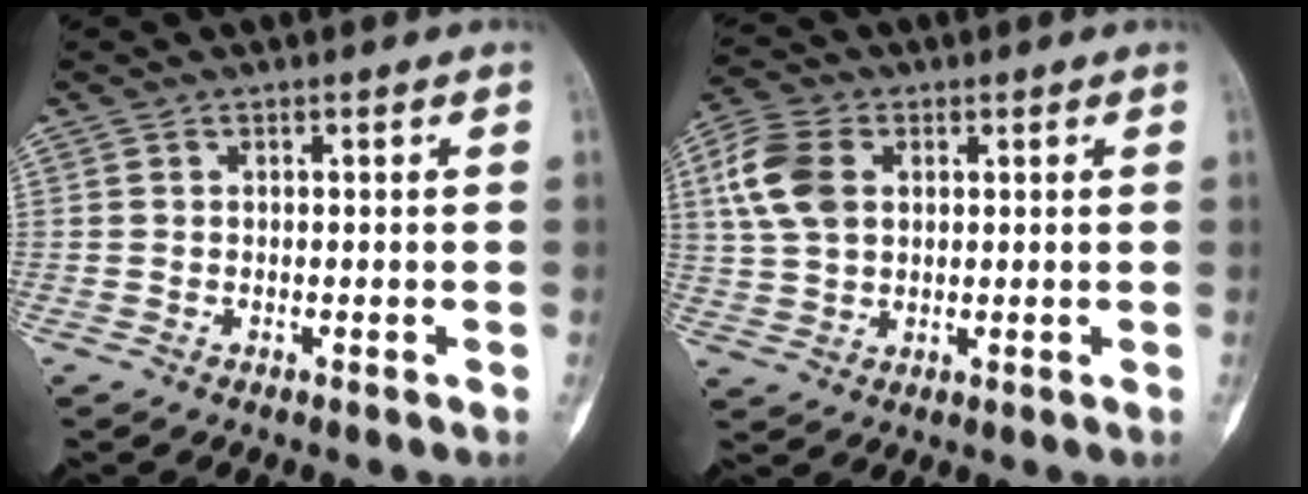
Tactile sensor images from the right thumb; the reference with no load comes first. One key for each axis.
{"total": 10.1, "fx": 2.6, "fy": 6.9, "fz": 6.9, "tx": -0.142, "ty": 0.007, "tz": 0.050}